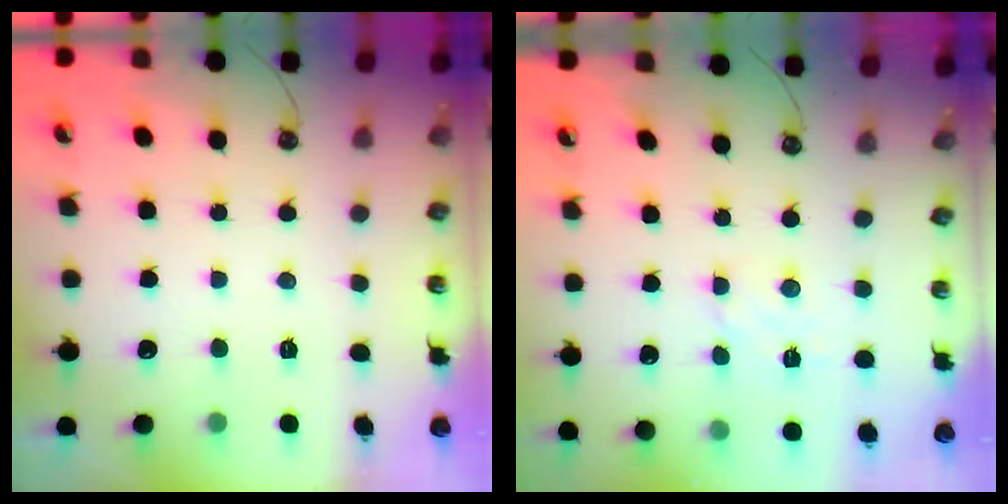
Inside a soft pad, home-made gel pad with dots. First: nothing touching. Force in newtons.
{"total": 2.8, "press": 2.7, "slide": 0.4}